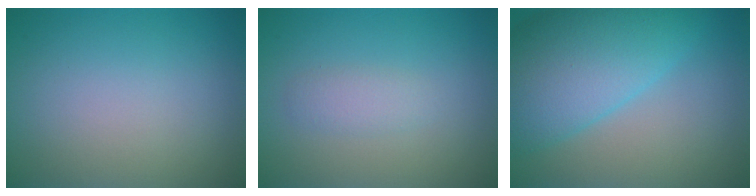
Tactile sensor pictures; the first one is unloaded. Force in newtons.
{"total": 1.5, "press": 1.5, "slide": 0.0}
{"total": 9.8, "press": 9.8, "slide": 0.4}